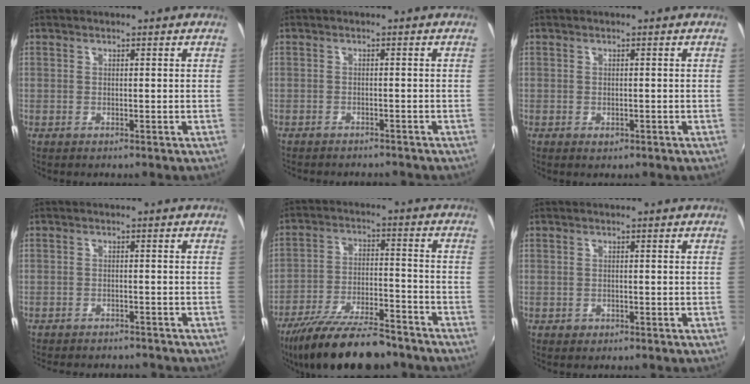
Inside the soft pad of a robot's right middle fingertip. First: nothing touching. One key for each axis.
{"total": 4.6, "fx": -4.2, "fy": 1.1, "fz": 1.4, "tx": -0.041, "ty": -0.012, "tz": -0.061}
{"total": 1.2, "fx": -0.6, "fy": 0.8, "fz": 0.6, "tx": -0.010, "ty": -0.004, "tz": -0.009}
{"total": 7.6, "fx": -6.9, "fy": 2.0, "fz": 2.5, "tx": -0.066, "ty": -0.014, "tz": -0.097}
{"total": 18.5, "fx": -15.2, "fy": 4.8, "fz": 9.4, "tx": -0.183, "ty": -0.027, "tz": -0.240}
{"total": 1.0, "fx": -0.6, "fy": 0.8, "fz": 0.3, "tx": -0.008, "ty": 0.000, "tz": -0.006}